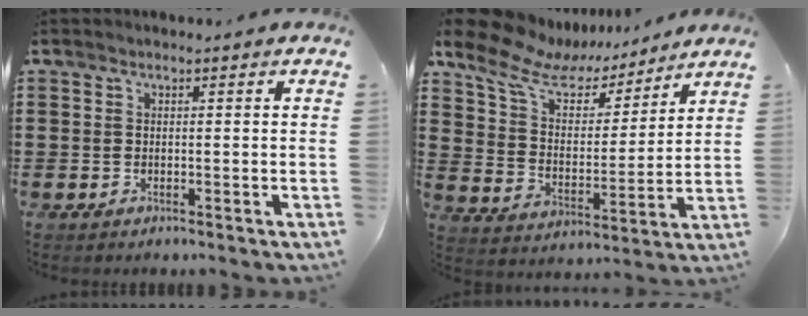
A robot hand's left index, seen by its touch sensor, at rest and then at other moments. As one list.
[{"total": 10.0, "force": [7.8, 4.1, 4.8], "torque": [-0.130, -0.032, 0.136]}]